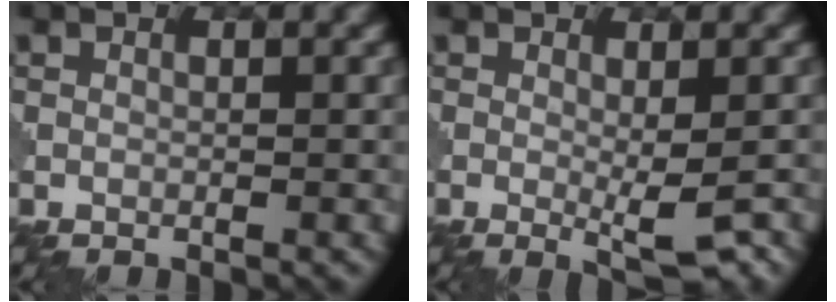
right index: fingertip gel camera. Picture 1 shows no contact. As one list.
[{"total": 3.2, "force": [-0.4, 0.5, 3.1], "torque": [-0.051, -0.011, -0.004]}]